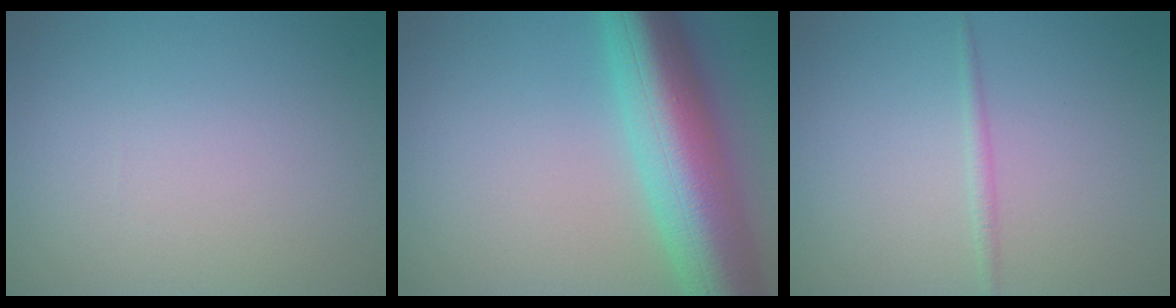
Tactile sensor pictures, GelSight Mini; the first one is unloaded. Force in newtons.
{"total": 11.7, "press": 11.7, "slide": 0.2}
{"total": 1.0, "press": 1.0, "slide": 0.0}